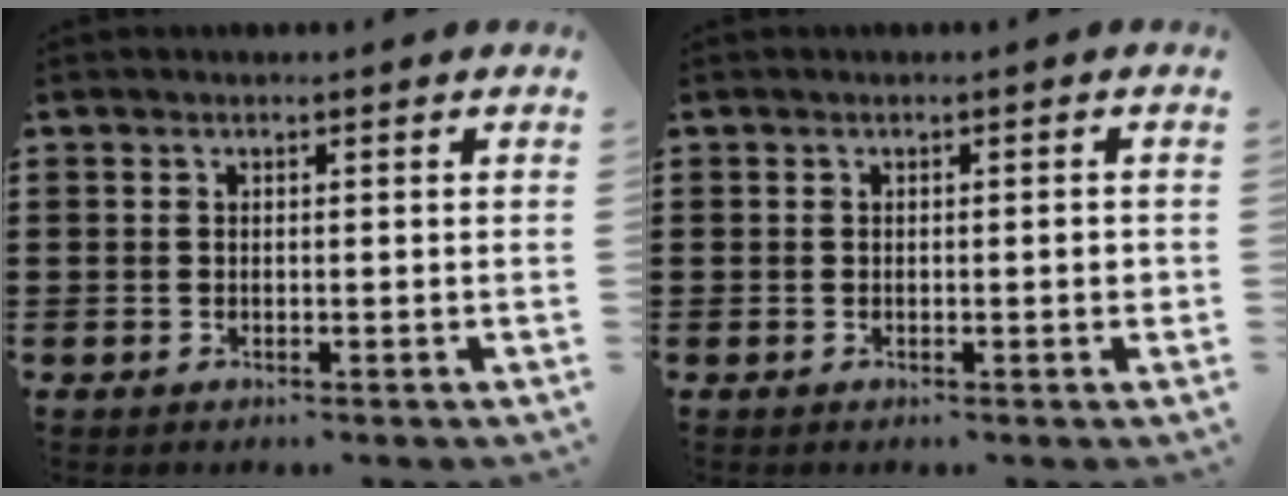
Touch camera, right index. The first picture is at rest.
{"total": 1.0, "force": [-0.2, 0.1, 1.0], "torque": [-0.017, -0.001, -0.003]}